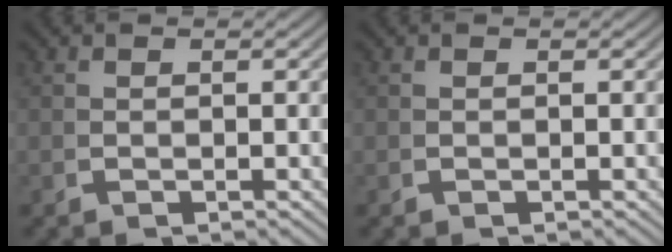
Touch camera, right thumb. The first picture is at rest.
{"total": 0.0}